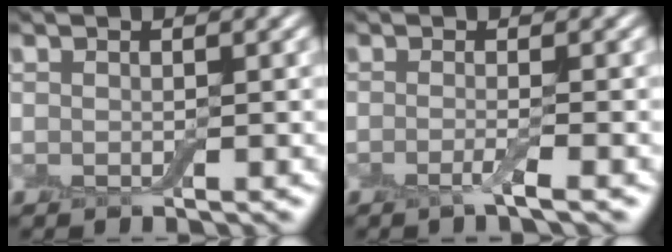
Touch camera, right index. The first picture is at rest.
{"total": 1.8, "force": [-0.7, 0.3, 1.6], "torque": [-0.027, -0.005, -0.020]}